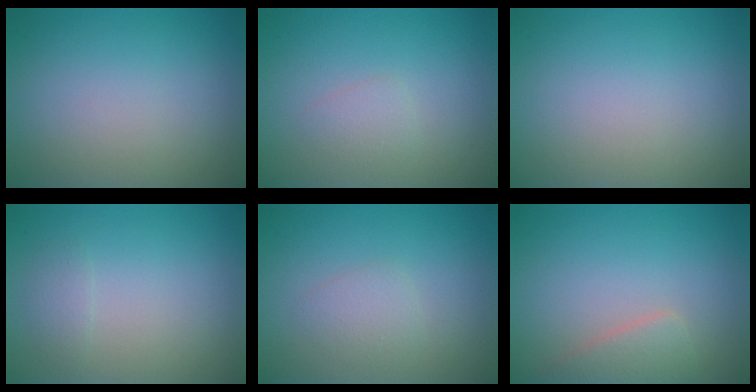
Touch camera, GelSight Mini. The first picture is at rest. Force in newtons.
{"total": 1.1, "press": 1.1, "slide": 0.1}
{"total": 0.0}
{"total": 0.9, "press": 0.9, "slide": 0.0}
{"total": 1.4, "press": 1.4, "slide": 0.1}
{"total": 2.3, "press": 2.3, "slide": 0.1}